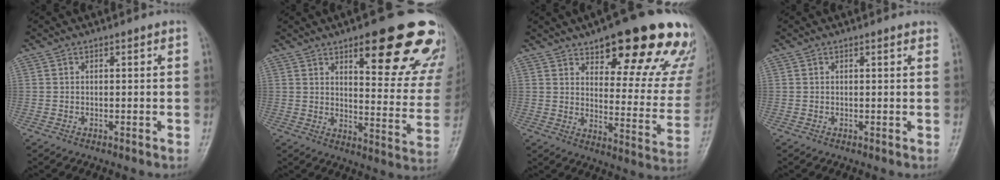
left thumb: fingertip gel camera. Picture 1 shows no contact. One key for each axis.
{"total": 23.5, "fx": 14.0, "fy": 7.5, "fz": 17.3, "tx": -0.172, "ty": -0.061, "tz": 0.178}
{"total": 25.0, "fx": 16.5, "fy": 8.2, "fz": 16.9, "tx": -0.172, "ty": -0.070, "tz": 0.210}
{"total": 1.2, "fx": 1.0, "fy": 0.3, "fz": 0.7, "tx": -0.005, "ty": 0.001, "tz": 0.009}